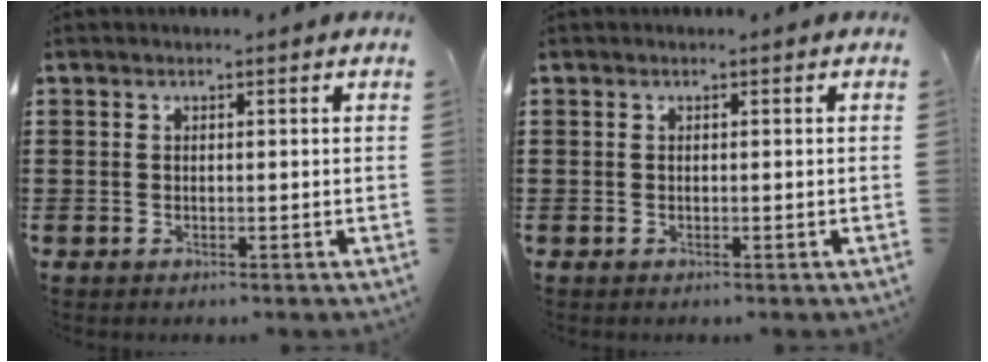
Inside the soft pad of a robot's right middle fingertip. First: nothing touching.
{"total": 0.0}